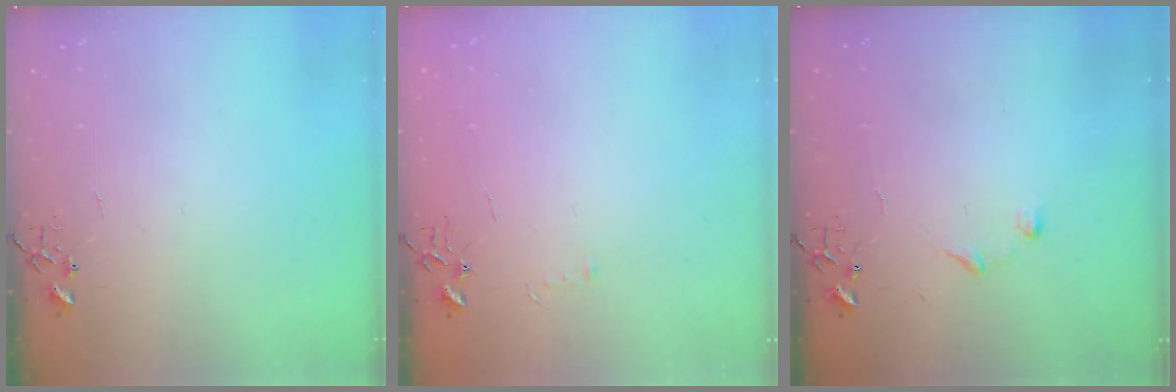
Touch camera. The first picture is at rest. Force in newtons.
{"total": 3.1, "press": 3.1, "slide": 0.5}
{"total": 6.0, "press": 6.0, "slide": 0.5}